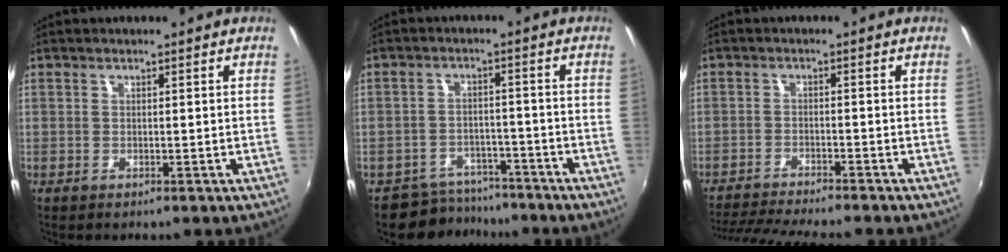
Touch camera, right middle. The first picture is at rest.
{"total": 6.5, "force": [-5.7, 3.1, -0.3], "torque": [-0.006, 0.014, -0.085]}
{"total": 10.2, "force": [-9.4, 0.0, 4.0], "torque": [-0.099, -0.022, -0.154]}